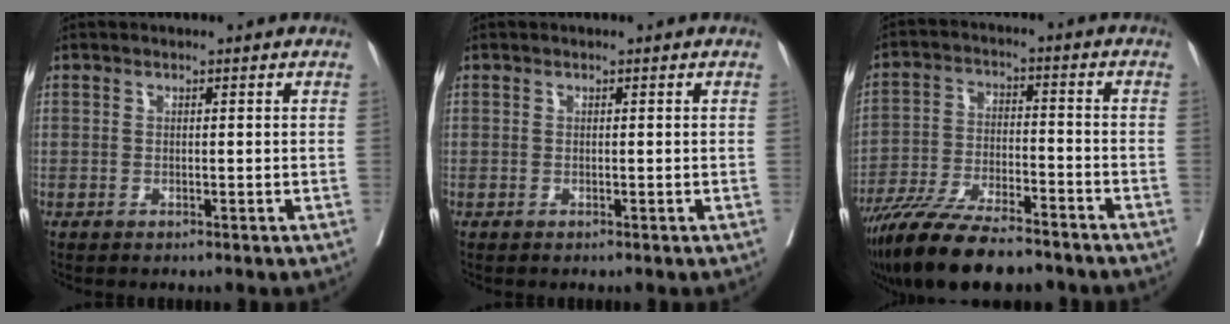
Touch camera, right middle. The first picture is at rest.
{"total": 0.0}
{"total": 16.2, "force": [-13.4, 3.3, 8.6], "torque": [-0.166, -0.026, -0.226]}